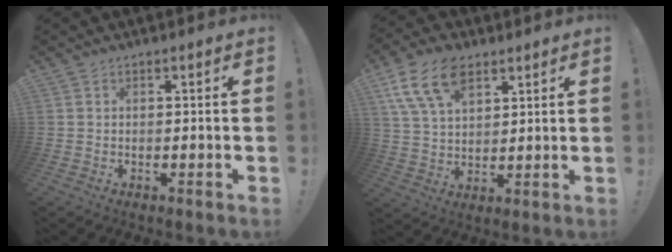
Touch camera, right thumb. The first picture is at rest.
{"total": 13.9, "force": [7.5, 8.2, 8.3], "torque": [-0.159, -0.023, 0.143]}